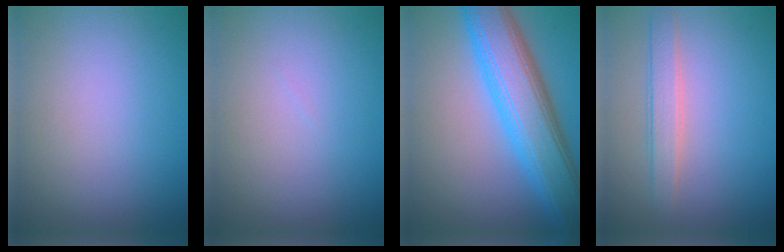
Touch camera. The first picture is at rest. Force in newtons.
{"total": 0.0}
{"total": 9.2, "press": 9.2, "slide": 0.2}
{"total": 2.4, "press": 2.4, "slide": 0.1}